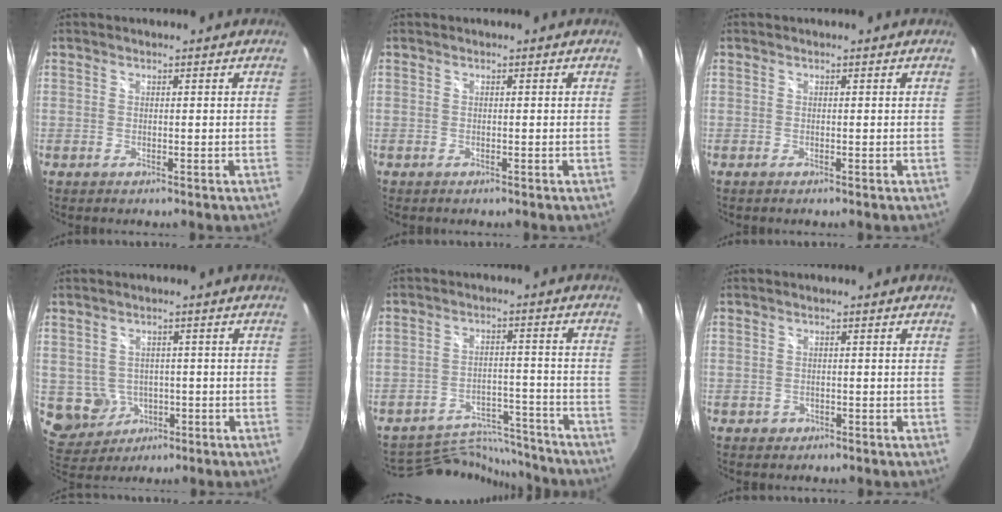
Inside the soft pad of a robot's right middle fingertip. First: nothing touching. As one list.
[{"total": 0.0}, {"total": 0.0}, {"total": 6.9, "force": [-1.4, 6.3, 2.2], "torque": [-0.063, 0.004, -0.003]}, {"total": 13.9, "force": [-13.5, 2.8, 1.9], "torque": [-0.047, 0.016, -0.198]}, {"total": 1.6, "force": [-0.8, 1.3, 0.3], "torque": [-0.009, -0.002, -0.009]}]